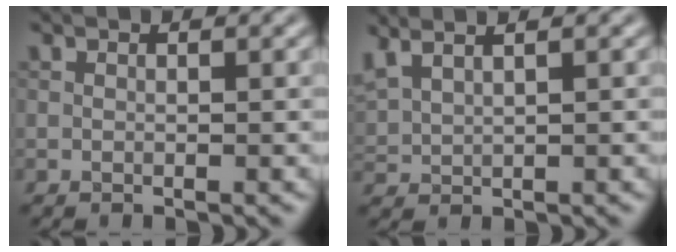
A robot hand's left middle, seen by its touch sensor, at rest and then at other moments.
{"total": 3.3, "force": [2.6, 1.0, 1.7], "torque": [-0.050, 0.019, 0.053]}